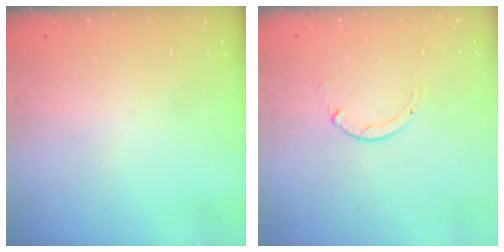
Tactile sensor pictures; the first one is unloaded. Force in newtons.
{"total": 0.8, "press": 0.7, "slide": 0.1}